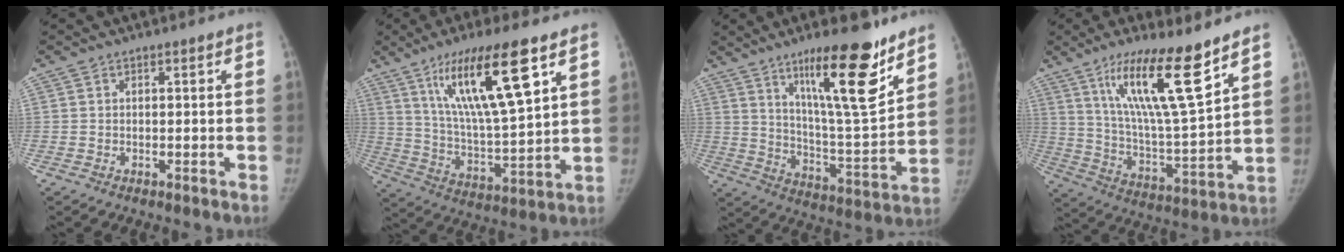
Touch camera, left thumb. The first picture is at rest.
{"total": 19.0, "force": [9.4, 3.6, 16.1], "torque": [-0.275, -0.043, 0.173]}
{"total": 19.5, "force": [12.4, 3.9, 14.6], "torque": [-0.195, -0.081, 0.206]}
{"total": 18.2, "force": [11.1, 2.4, 14.2], "torque": [-0.231, -0.067, 0.204]}